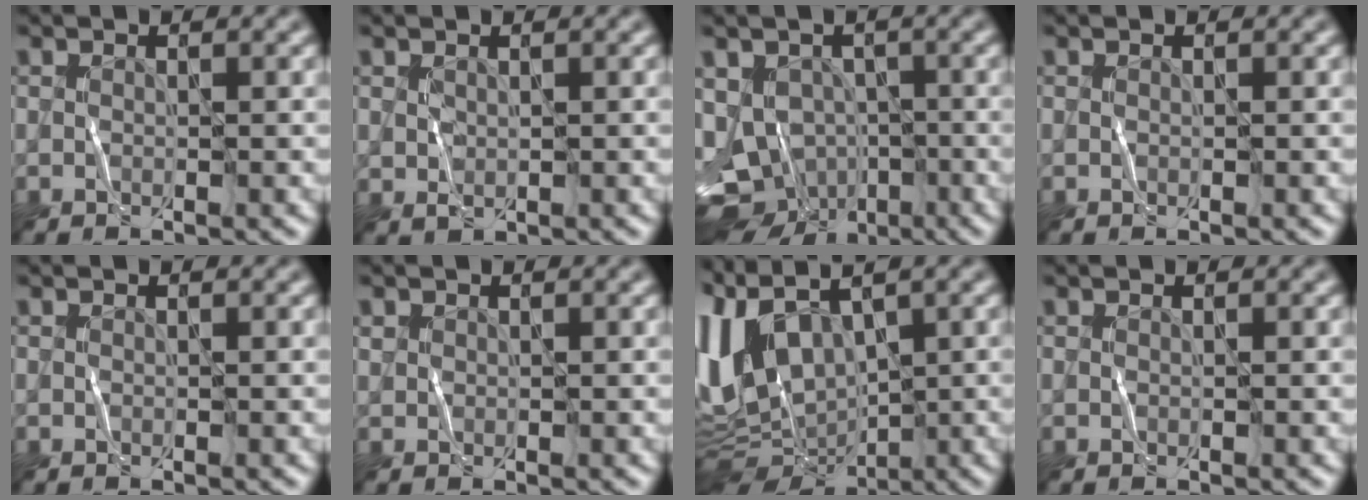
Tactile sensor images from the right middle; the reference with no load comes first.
{"total": 1.3, "force": [1.2, -0.6, -0.2], "torque": [-0.005, 0.000, 0.025]}
{"total": 8.2, "force": [-4.1, 6.2, 3.4], "torque": [-0.049, -0.016, -0.053]}
{"total": 0.0}
{"total": 0.0}
{"total": 0.6, "force": [0.3, 0.5, 0.0], "torque": [0.001, 0.000, 0.009]}
{"total": 10.7, "force": [2.3, 5.6, 8.8], "torque": [-0.210, 0.011, 0.043]}
{"total": 0.0}